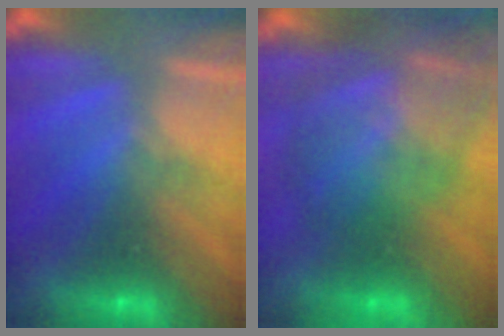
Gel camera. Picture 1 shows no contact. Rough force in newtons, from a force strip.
{"total": 7.2}